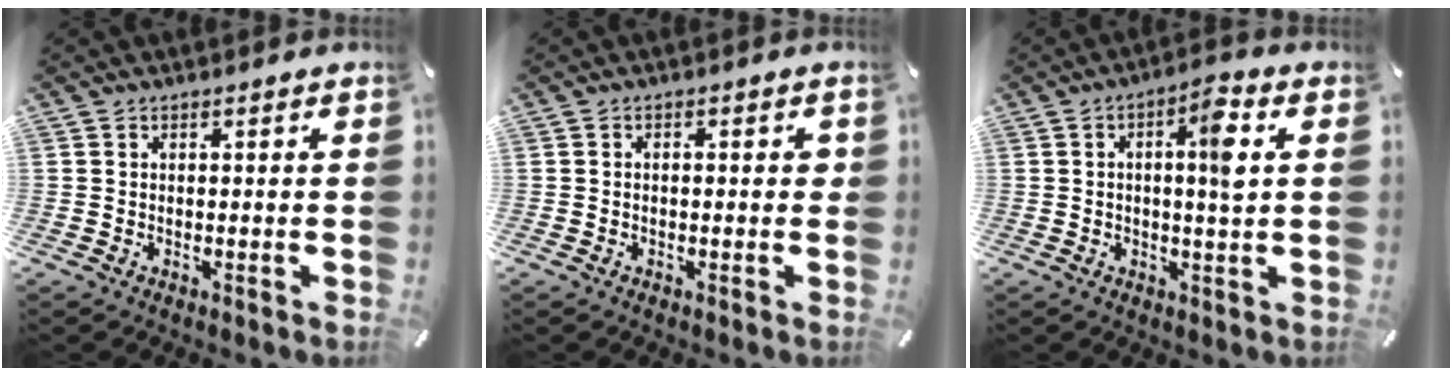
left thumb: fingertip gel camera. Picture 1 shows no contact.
{"total": 1.8, "force": [-0.3, 0.8, 1.6], "torque": [-0.029, 0.005, -0.006]}
{"total": 7.4, "force": [1.4, 1.6, 7.1], "torque": [-0.105, -0.004, 0.013]}